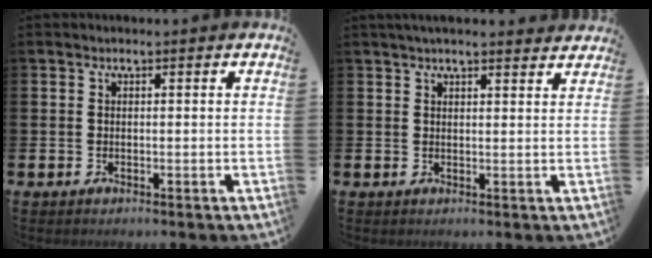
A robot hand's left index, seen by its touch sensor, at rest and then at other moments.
{"total": 2.8, "force": [2.7, 0.3, 0.7], "torque": [-0.019, -0.007, 0.049]}